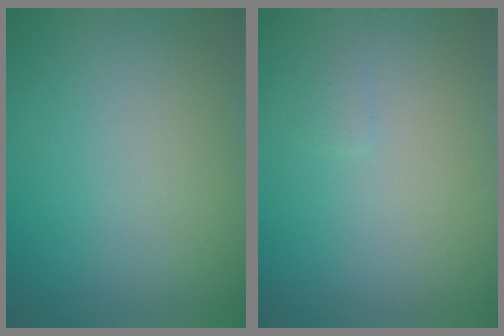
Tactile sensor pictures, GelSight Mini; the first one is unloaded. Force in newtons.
{"total": 0.5, "press": 0.5, "slide": 0.1}